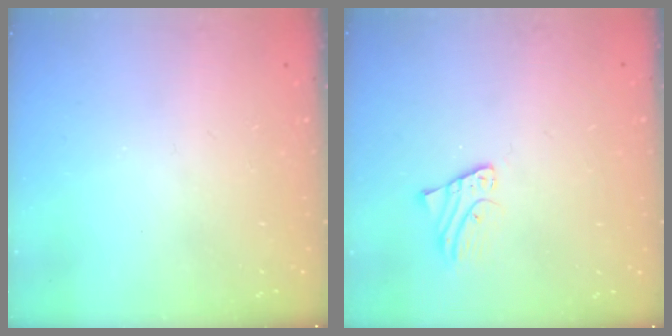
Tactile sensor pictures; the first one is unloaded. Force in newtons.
{"total": 2.0, "press": 2.0, "slide": 0.0}